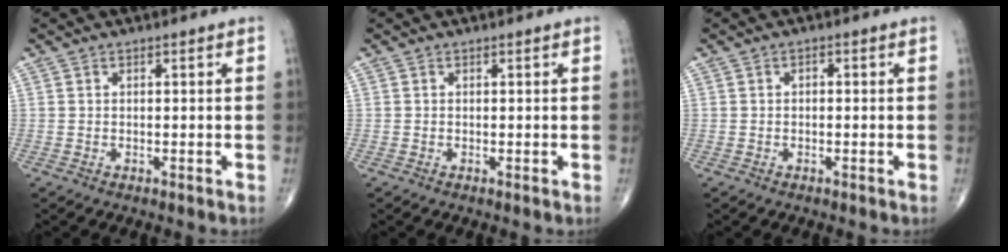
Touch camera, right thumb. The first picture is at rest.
{"total": 0.0}
{"total": 0.8, "force": [-0.1, 0.6, 0.6], "torque": [-0.004, 0.003, -0.005]}